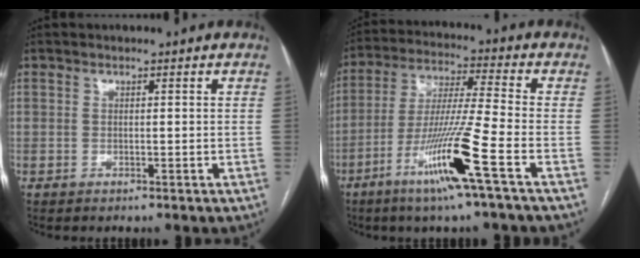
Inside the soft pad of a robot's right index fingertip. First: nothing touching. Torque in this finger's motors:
{"motor_torque": [1.74, -0.40, 0.95, 0.21]}